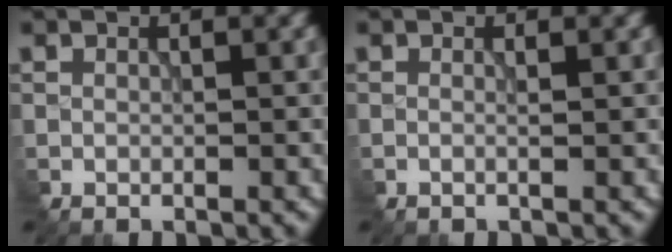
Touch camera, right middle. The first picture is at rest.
{"total": 0.6, "force": [0.0, 0.2, 0.5], "torque": [-0.008, 0.003, -0.004]}